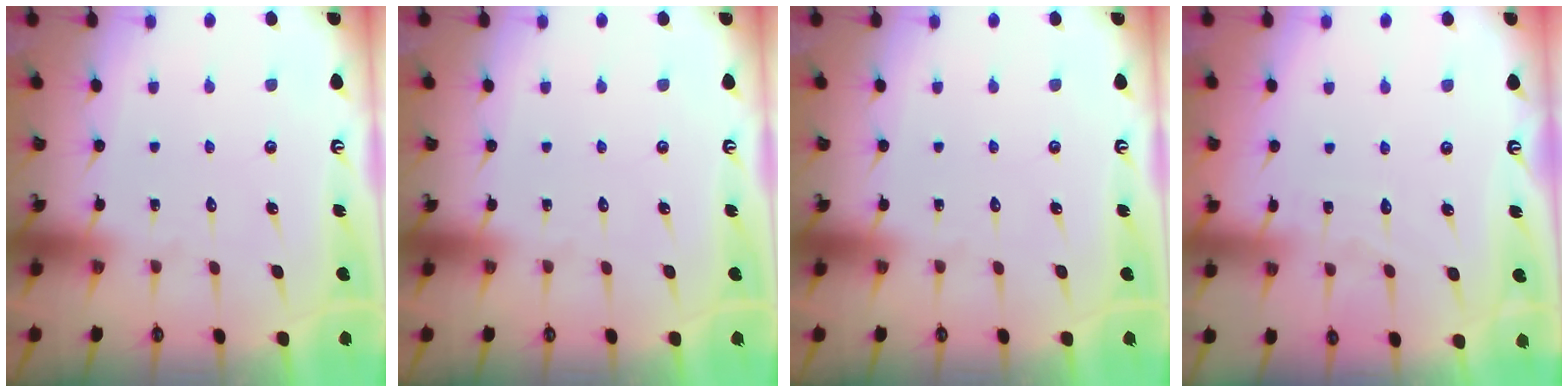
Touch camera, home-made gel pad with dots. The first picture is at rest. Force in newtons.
{"total": 0.0}
{"total": 0.0}
{"total": 3.1, "press": 3.1, "slide": 0.1}